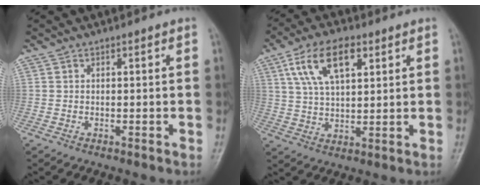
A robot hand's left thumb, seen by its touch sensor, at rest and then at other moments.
{"total": 11.5, "force": [5.0, 5.7, 8.6], "torque": [-0.151, -0.003, 0.095]}